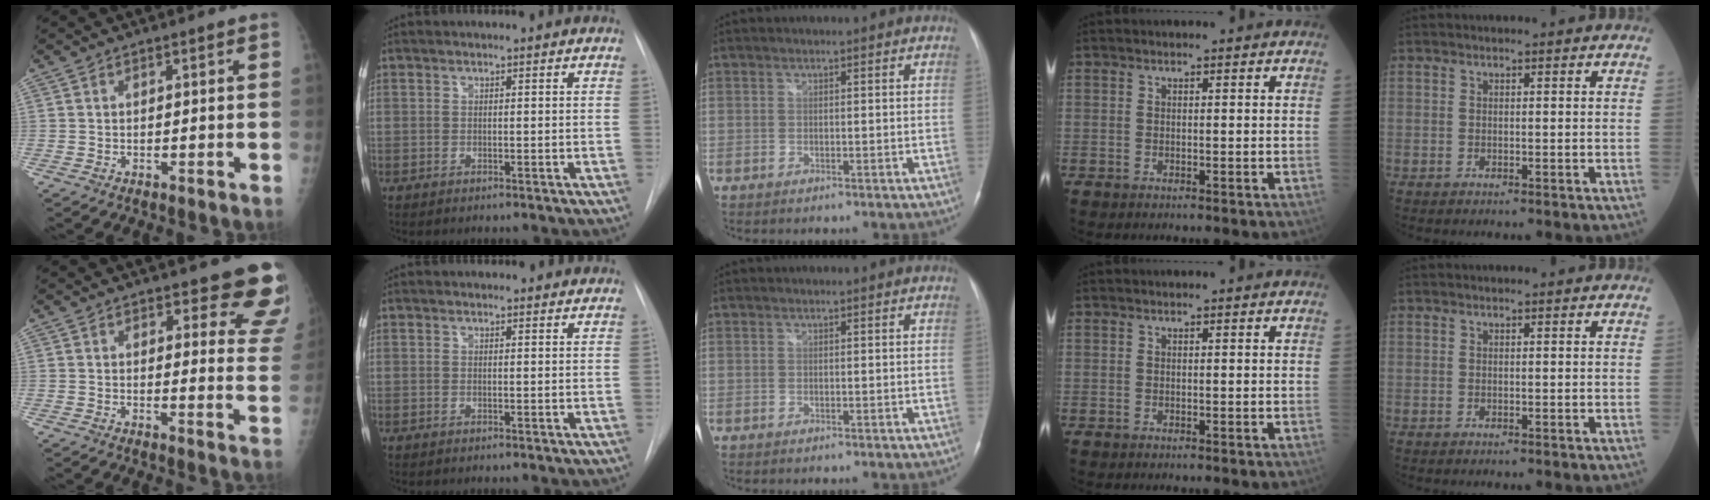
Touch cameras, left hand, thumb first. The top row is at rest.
{"thumb": {"total": 11.0, "force": [8.9, 3.8, 5.1], "torque": [-0.006, -0.056, 0.081]}, "index": {"total": 2.3, "force": [2.1, 0.9, 0.3], "torque": [-0.004, 0.004, 0.015]}}